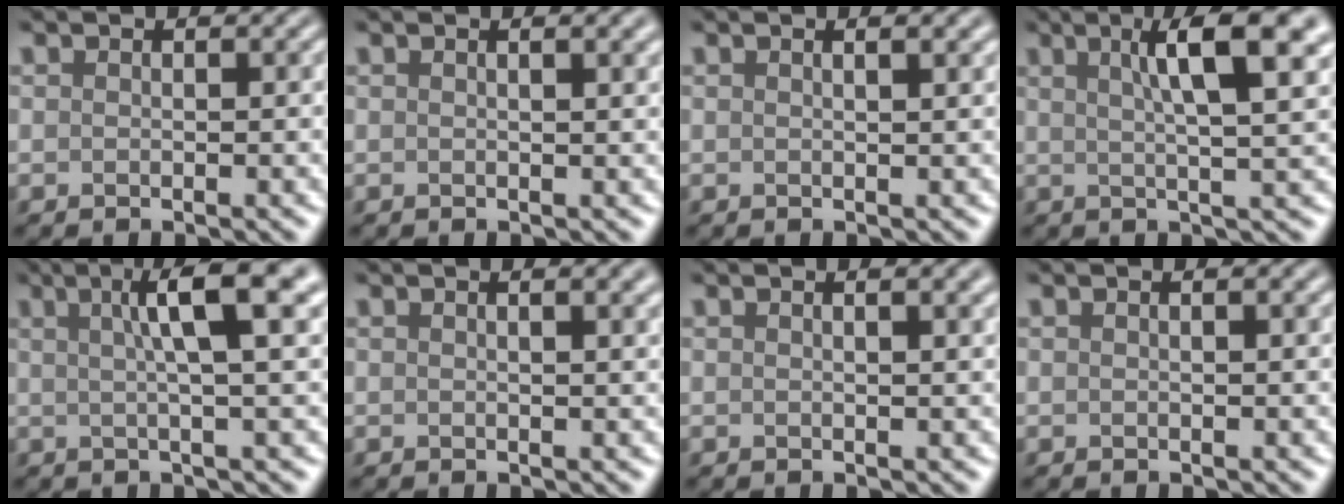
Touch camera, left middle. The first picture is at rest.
{"total": 2.8, "force": [1.3, 1.1, 2.1], "torque": [-0.010, 0.000, -0.004]}
{"total": 2.5, "force": [1.3, 1.1, 1.9], "torque": [-0.007, -0.003, -0.008]}
{"total": 7.2, "force": [2.9, 1.5, 6.4], "torque": [-0.073, 0.006, 0.039]}
{"total": 6.5, "force": [2.1, 1.1, 6.1], "torque": [-0.074, 0.011, 0.026]}
{"total": 3.4, "force": [1.6, 1.4, 2.6], "torque": [-0.008, 0.004, -0.004]}
{"total": 3.3, "force": [1.6, 1.4, 2.5], "torque": [-0.008, 0.003, -0.006]}
{"total": 1.0, "force": [0.4, 0.3, 0.8], "torque": [-0.009, -0.003, -0.002]}